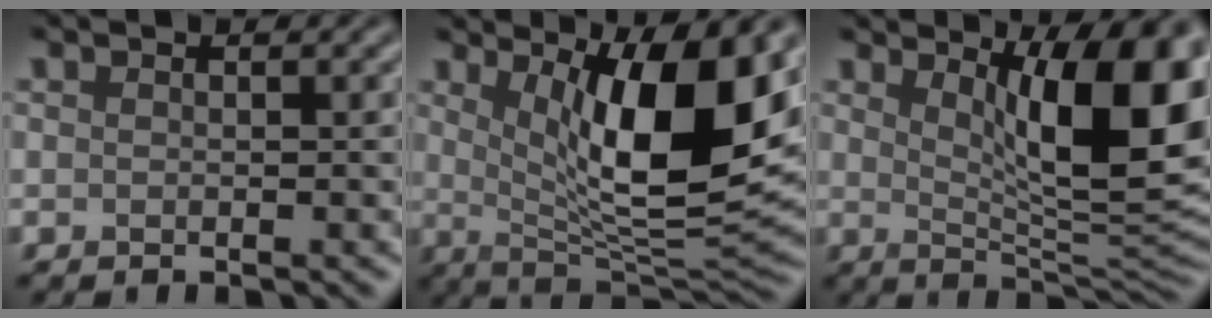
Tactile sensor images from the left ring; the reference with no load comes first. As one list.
[{"total": 11.5, "force": [3.2, 3.4, 10.5], "torque": [-0.150, -0.014, 0.060]}, {"total": 12.0, "force": [3.9, 3.5, 10.7], "torque": [-0.131, -0.005, 0.064]}]